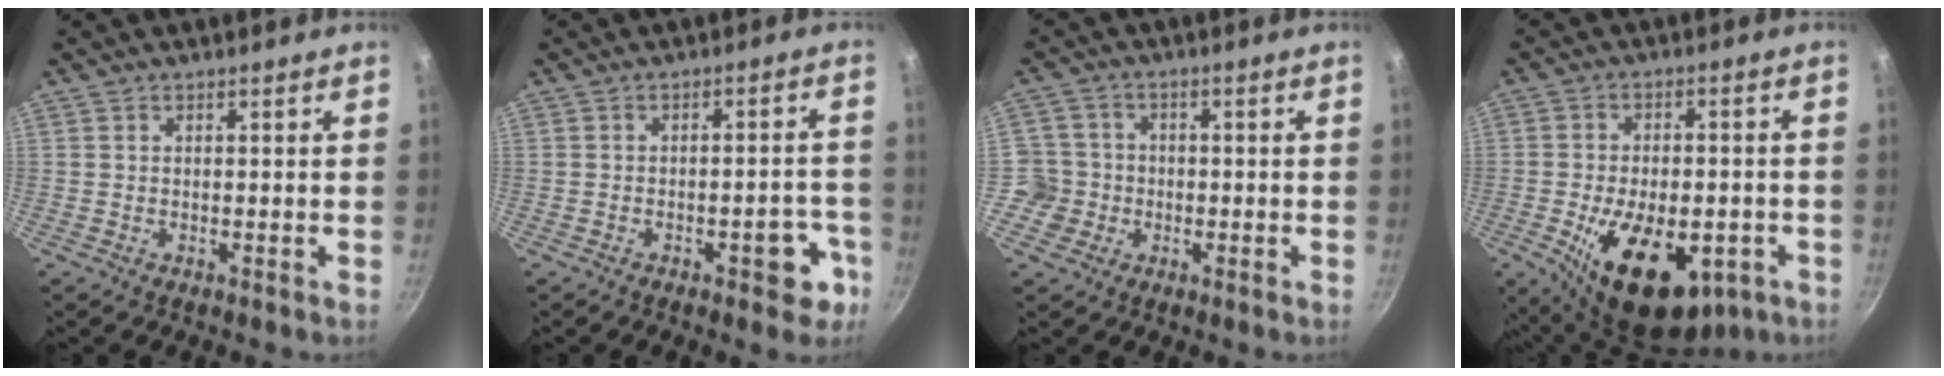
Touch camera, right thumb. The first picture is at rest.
{"total": 7.0, "force": [-3.3, 3.1, 5.3], "torque": [-0.037, 0.029, -0.037]}
{"total": 5.9, "force": [-1.5, 5.7, 0.8], "torque": [0.024, 0.019, -0.037]}
{"total": 19.2, "force": [-6.6, 10.7, 14.5], "torque": [-0.206, 0.005, -0.086]}